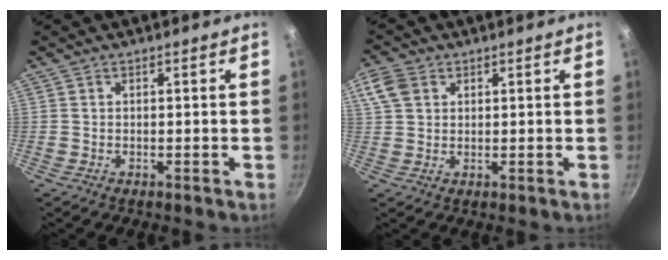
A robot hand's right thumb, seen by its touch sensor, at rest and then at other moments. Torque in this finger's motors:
{"motor_torque": [-0.32, 0.48, 0.12, 0.18, 0.00]}